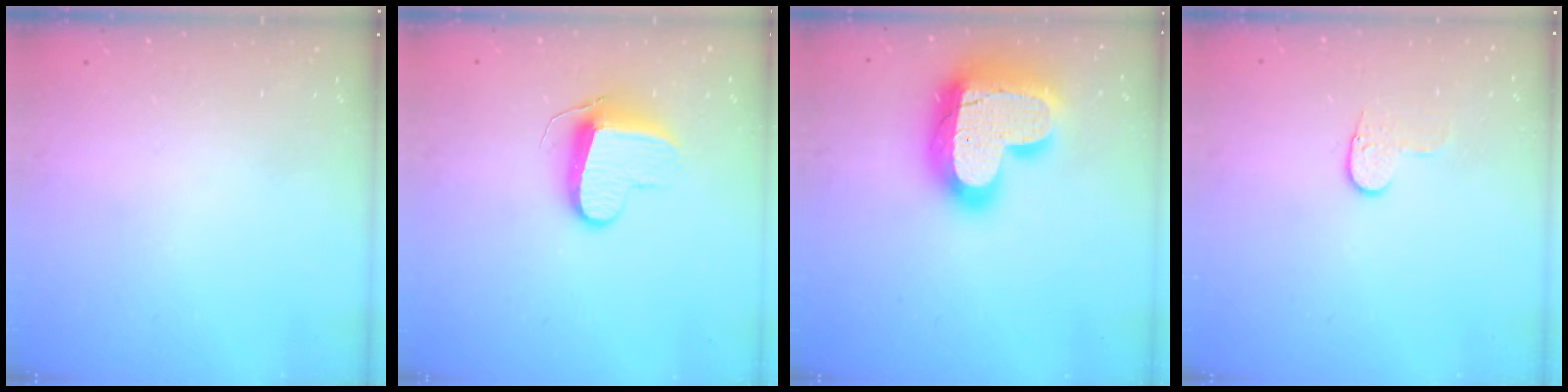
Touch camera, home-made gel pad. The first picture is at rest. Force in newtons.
{"total": 9.5, "press": 9.5, "slide": 0.4}
{"total": 26.7, "press": 26.6, "slide": 1.8}
{"total": 5.3, "press": 5.2, "slide": 0.5}